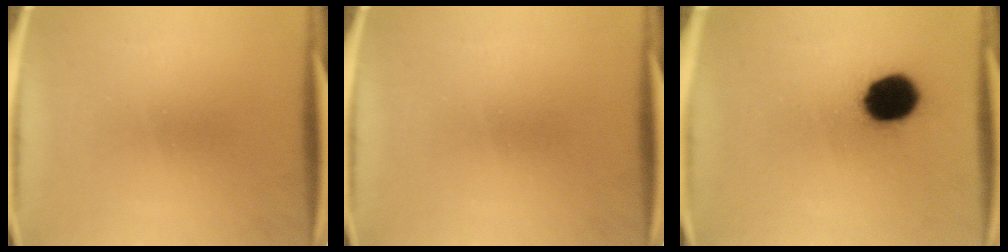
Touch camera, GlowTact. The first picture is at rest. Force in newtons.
{"total": 0.0}
{"total": 13.6}